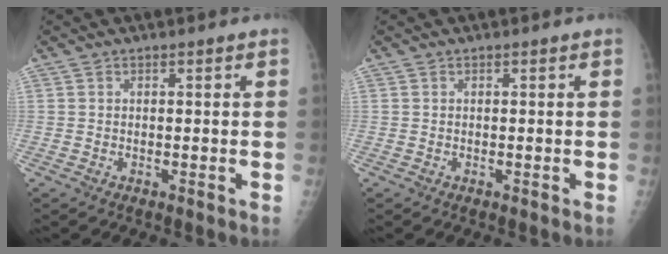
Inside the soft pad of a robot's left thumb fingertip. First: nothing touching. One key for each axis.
{"total": 0.0}